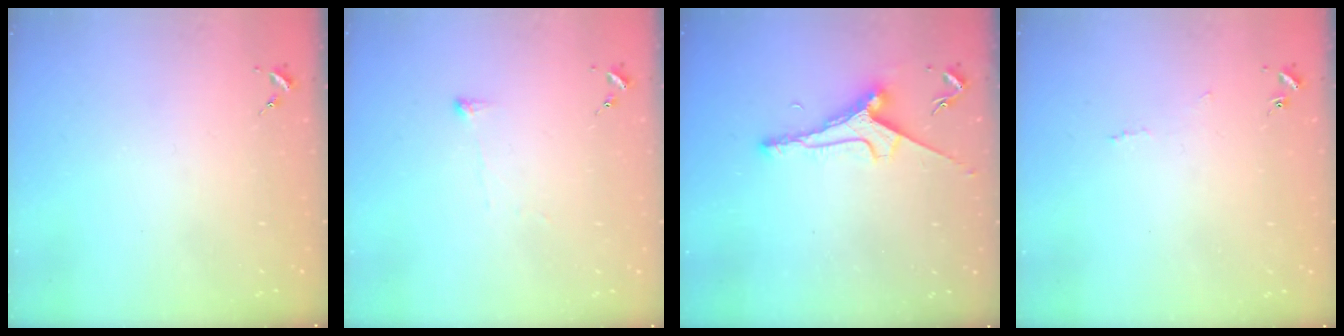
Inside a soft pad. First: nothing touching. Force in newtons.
{"total": 2.9, "press": 2.9, "slide": 0.4}
{"total": 8.1, "press": 8.1, "slide": 0.7}
{"total": 3.3, "press": 3.3, "slide": 0.3}